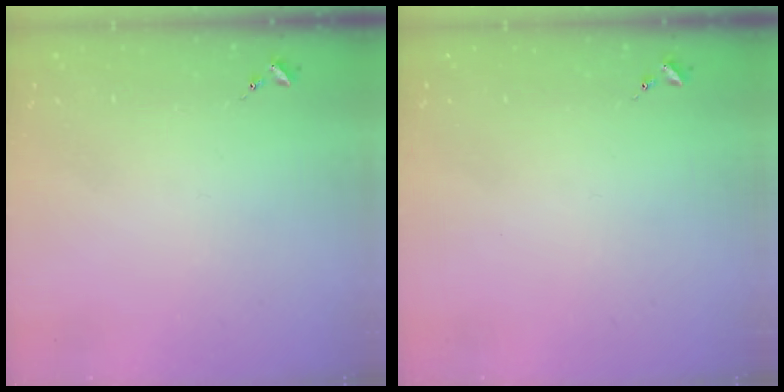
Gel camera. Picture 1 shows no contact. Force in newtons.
{"total": 0.0}